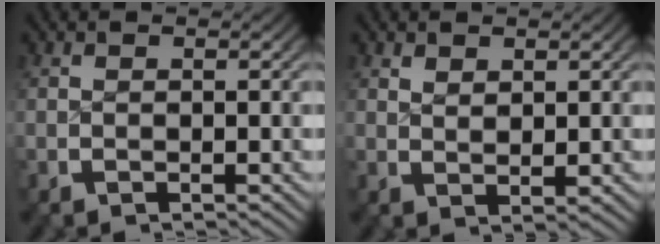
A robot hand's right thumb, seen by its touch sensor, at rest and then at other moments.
{"total": 1.4, "force": [1.2, 0.3, 0.7], "torque": [-0.008, -0.004, 0.032]}